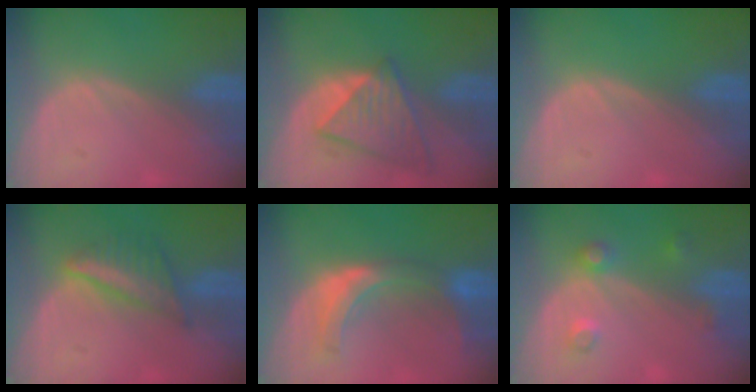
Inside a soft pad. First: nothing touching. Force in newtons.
{"total": 7.8, "press": 7.0, "slide": 3.4}
{"total": 0.0}
{"total": 5.6, "press": 5.5, "slide": 1.1}
{"total": 7.4, "press": 6.8, "slide": 2.8}
{"total": 3.5, "press": 3.4, "slide": 1.0}